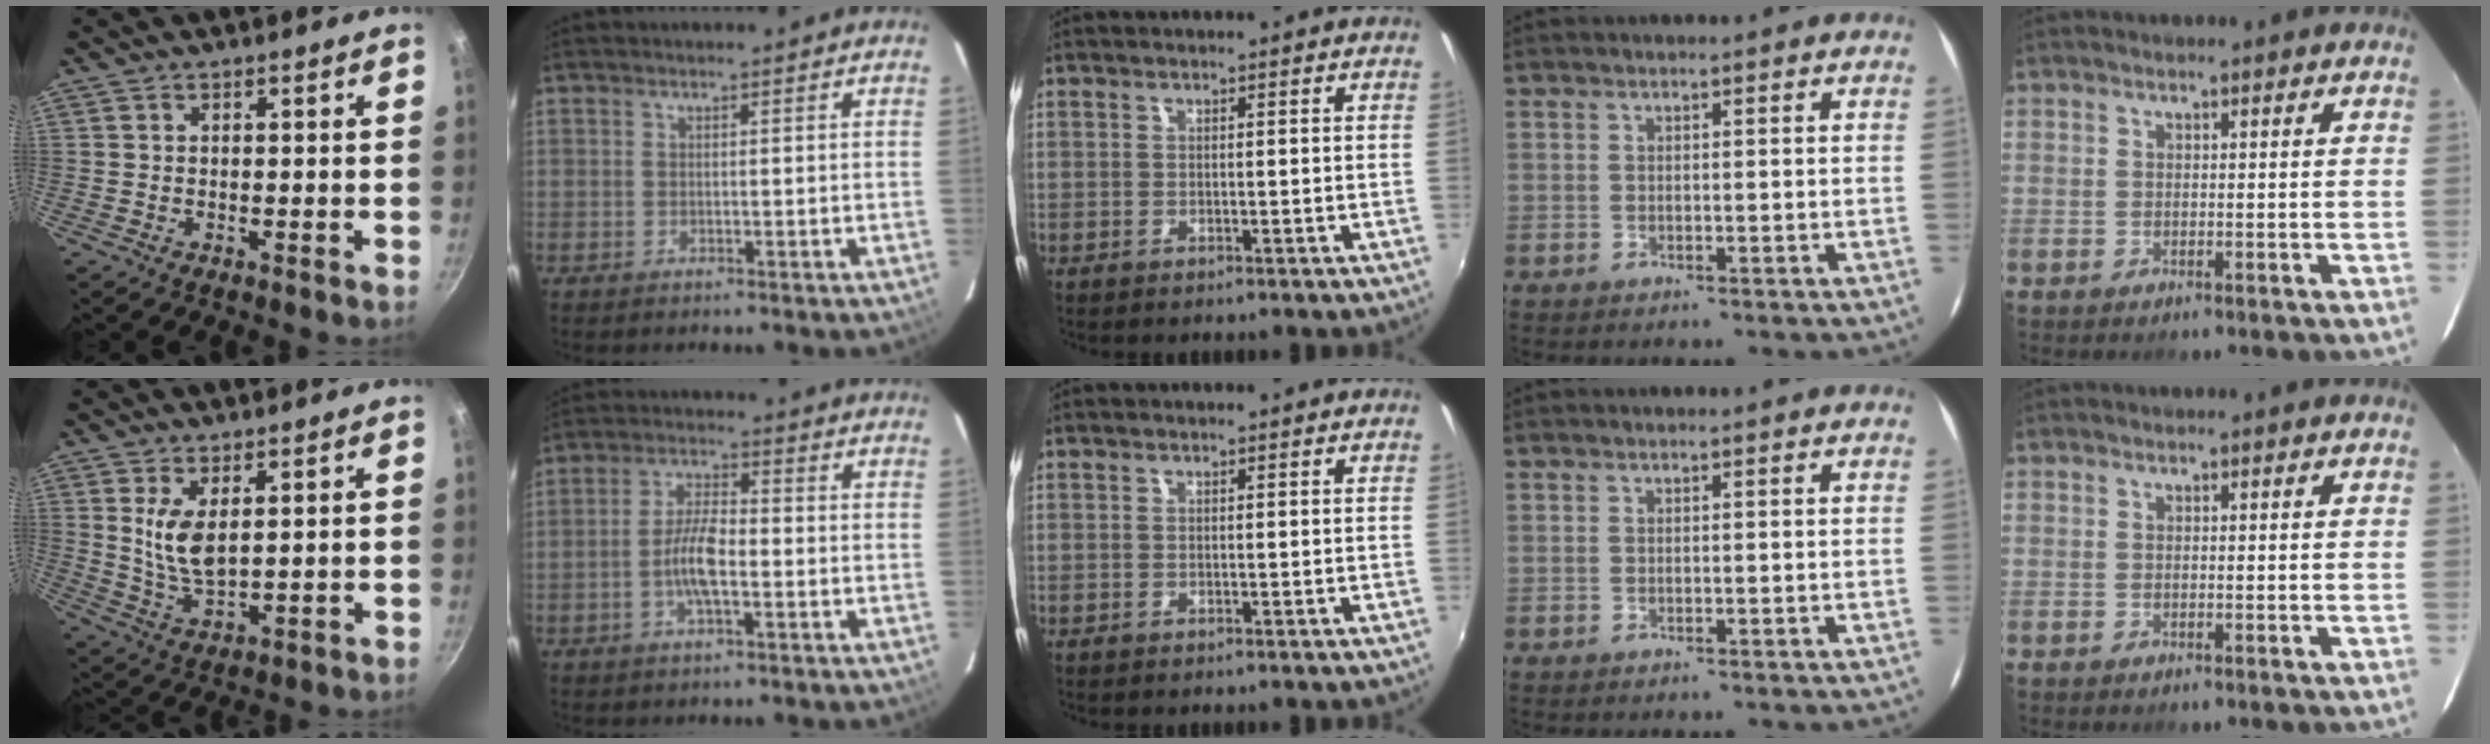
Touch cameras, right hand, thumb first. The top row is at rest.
{"thumb": {"total": 7.4, "force": [2.2, 3.4, 6.1], "torque": [-0.113, -0.027, 0.051]}, "index": {"total": 6.8, "force": [-2.0, 2.1, 6.2], "torque": [-0.125, 0.008, -0.039]}}